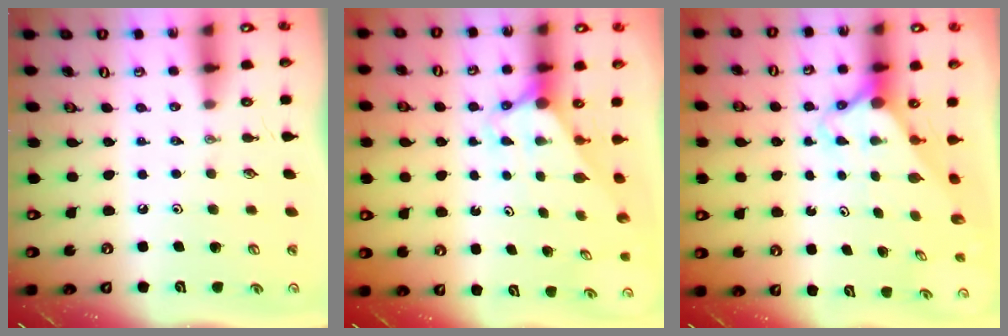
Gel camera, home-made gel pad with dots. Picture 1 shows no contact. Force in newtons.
{"total": 2.9, "press": 2.9, "slide": 0.0}
{"total": 2.9, "press": 2.9, "slide": 0.2}